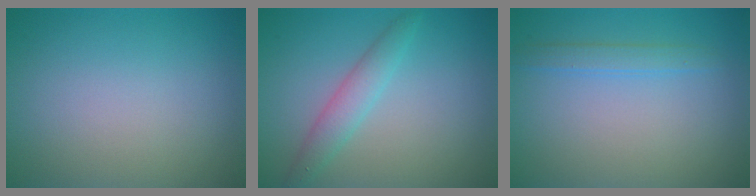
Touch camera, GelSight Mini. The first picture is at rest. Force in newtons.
{"total": 2.4, "press": 2.4, "slide": 0.1}
{"total": 1.5, "press": 1.5, "slide": 0.2}